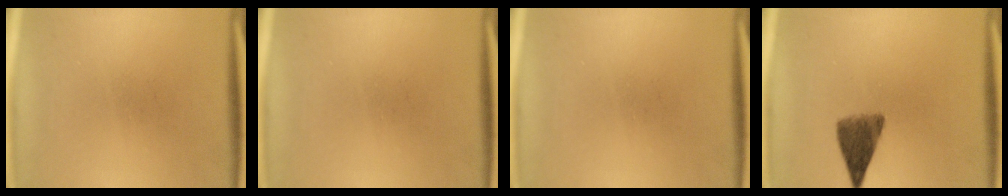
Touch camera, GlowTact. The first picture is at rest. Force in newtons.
{"total": 0.0}
{"total": 0.0}
{"total": 6.0}